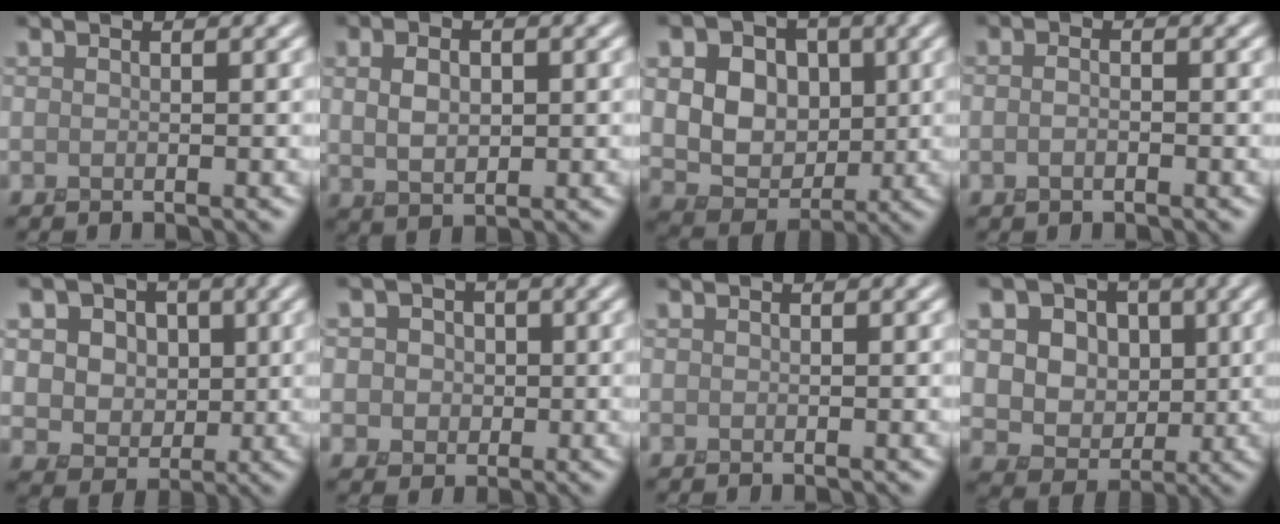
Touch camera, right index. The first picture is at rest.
{"total": 3.1, "force": [0.4, 2.1, 2.3], "torque": [-0.050, -0.002, 0.011]}
{"total": 10.9, "force": [2.5, 8.9, 5.9], "torque": [-0.122, 0.032, 0.034]}
{"total": 1.3, "force": [-0.7, 0.7, 0.8], "torque": [-0.017, -0.001, -0.016]}
{"total": 7.0, "force": [1.8, 5.8, 3.5], "torque": [-0.058, 0.014, 0.012]}
{"total": 3.9, "force": [0.8, 3.6, 1.3], "torque": [-0.019, 0.012, 0.003]}
{"total": 0.0}
{"total": 11.2, "force": [2.6, 9.6, 5.3], "torque": [-0.097, 0.028, 0.026]}